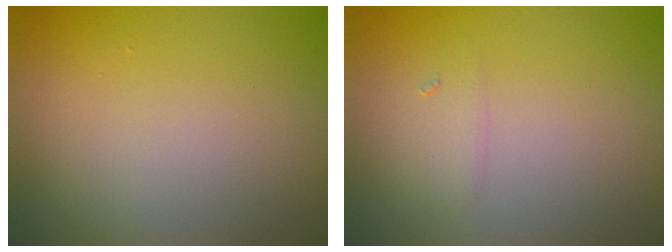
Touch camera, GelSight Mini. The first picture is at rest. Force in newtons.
{"total": 1.0, "press": 1.0, "slide": 0.1}